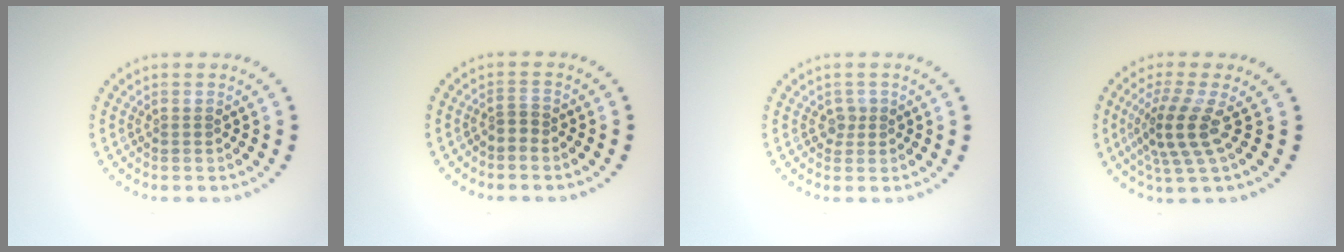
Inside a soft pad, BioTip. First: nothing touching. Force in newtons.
{"total": 1.3, "press": 1.0, "slide": 0.9}
{"total": 1.2, "press": 1.0, "slide": 0.6}
{"total": 4.0, "press": 2.9, "slide": 2.7}